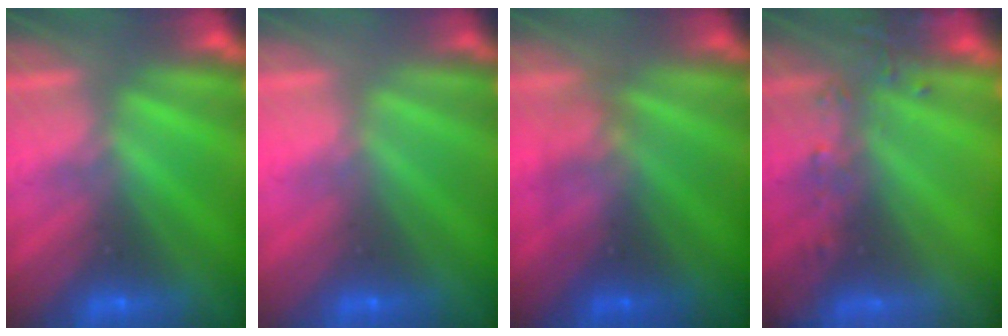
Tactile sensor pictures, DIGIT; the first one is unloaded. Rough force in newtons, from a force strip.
{"total": 3.4}
{"total": 3.2}
{"total": 6.3}